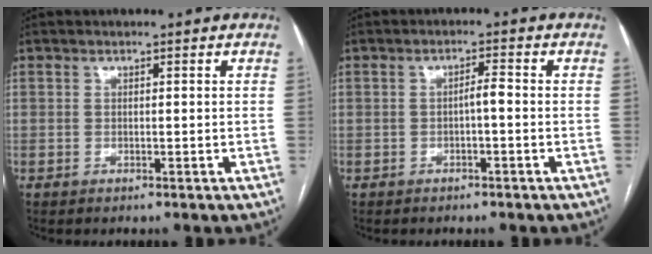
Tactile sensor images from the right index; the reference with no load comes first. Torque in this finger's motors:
{"motor_torque": [0.29, -0.10, 0.14, 0.04]}